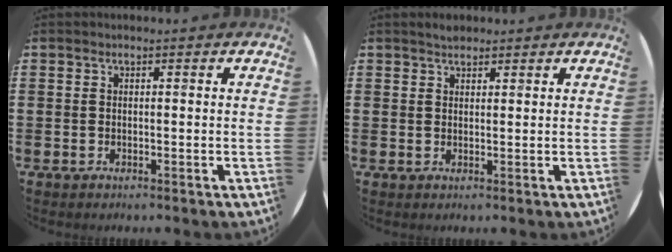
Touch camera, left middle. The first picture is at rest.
{"total": 1.3, "force": [1.3, 0.3, 0.0], "torque": [-0.001, 0.003, 0.024]}